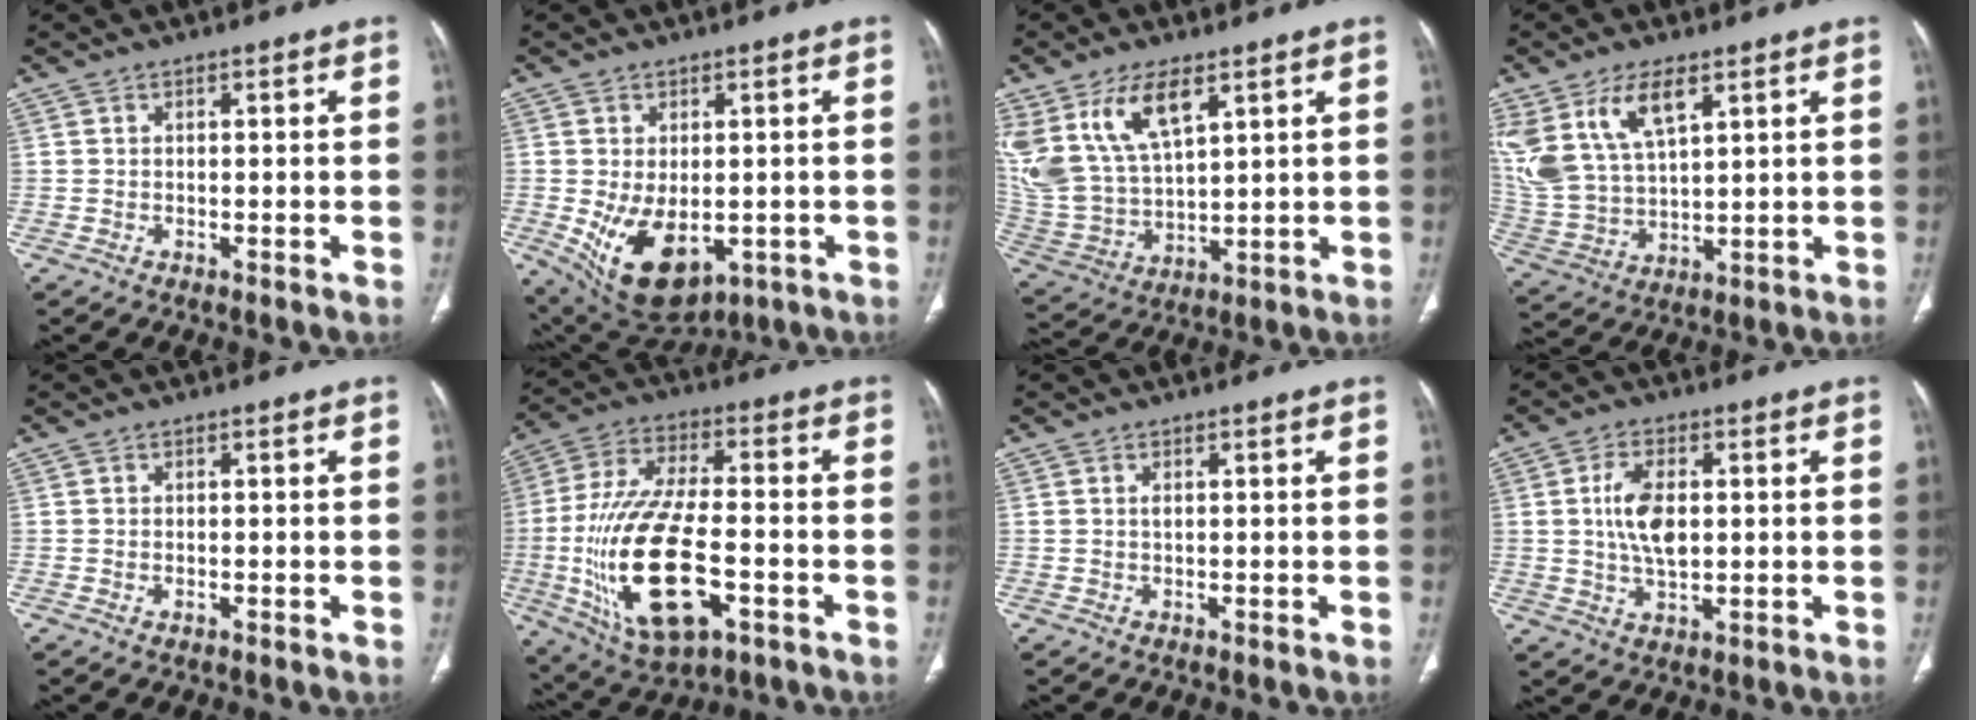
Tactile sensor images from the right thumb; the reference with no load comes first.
{"total": 12.5, "force": [-2.8, 7.5, 9.6], "torque": [-0.154, -0.012, -0.018]}
{"total": 16.3, "force": [8.3, 7.8, 11.6], "torque": [-0.228, -0.028, 0.179]}
{"total": 14.8, "force": [7.5, 7.1, 10.6], "torque": [-0.213, -0.021, 0.162]}
{"total": 0.6, "force": [-0.1, 0.3, 0.4], "torque": [-0.013, 0.004, 0.000]}
{"total": 22.5, "force": [-5.5, 9.9, 19.4], "torque": [-0.394, 0.014, -0.082]}
{"total": 0.8, "force": [0.3, 0.4, 0.6], "torque": [-0.013, 0.003, 0.006]}
{"total": 8.1, "force": [0.9, 4.3, 6.8], "torque": [-0.129, -0.002, 0.019]}